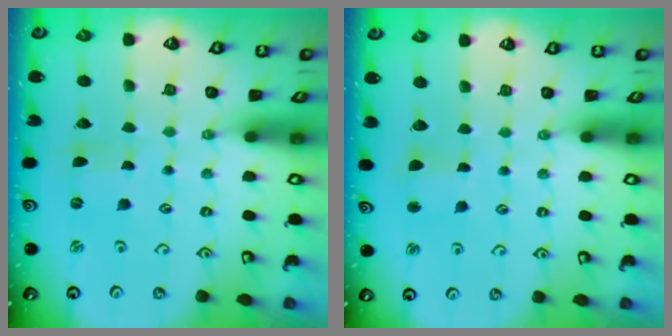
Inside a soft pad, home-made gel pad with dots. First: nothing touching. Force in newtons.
{"total": 2.7, "press": 2.6, "slide": 0.3}